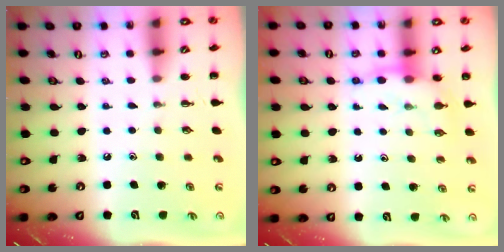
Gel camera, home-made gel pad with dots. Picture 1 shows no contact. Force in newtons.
{"total": 8.3, "press": 8.2, "slide": 1.6}